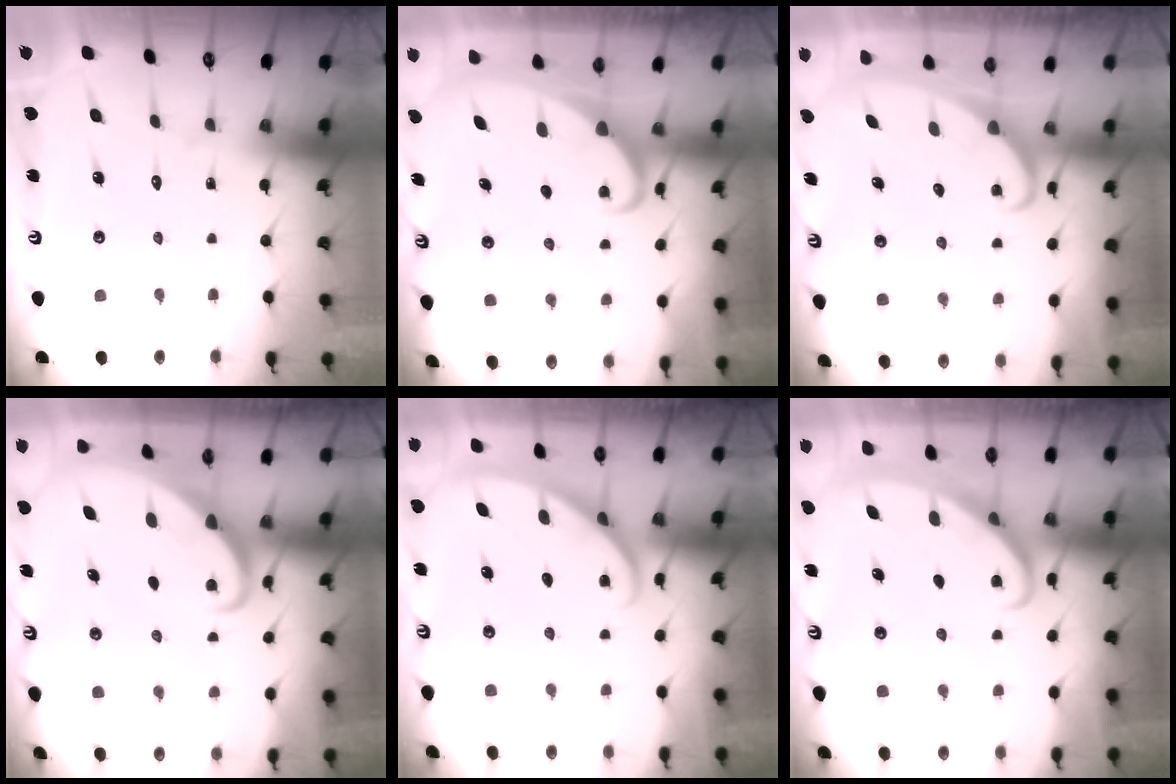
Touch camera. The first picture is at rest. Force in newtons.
{"total": 2.1, "press": 2.1, "slide": 0.2}
{"total": 2.3, "press": 2.3, "slide": 0.3}
{"total": 3.0, "press": 3.0, "slide": 0.2}
{"total": 3.8, "press": 3.8, "slide": 0.4}
{"total": 2.8, "press": 2.7, "slide": 0.4}